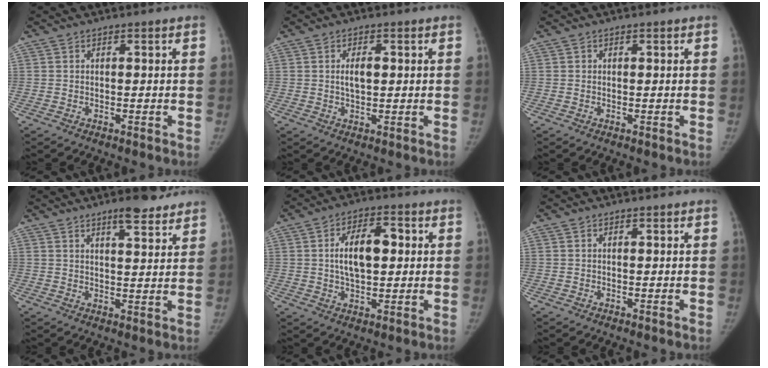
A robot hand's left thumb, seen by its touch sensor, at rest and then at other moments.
{"total": 3.5, "force": [0.5, 1.8, 2.9], "torque": [-0.050, 0.000, 0.007]}
{"total": 0.0}
{"total": 6.7, "force": [5.0, 1.8, 4.1], "torque": [-0.040, -0.030, 0.070]}
{"total": 10.0, "force": [1.3, 5.2, 8.4], "torque": [-0.129, 0.010, 0.020]}
{"total": 0.0}